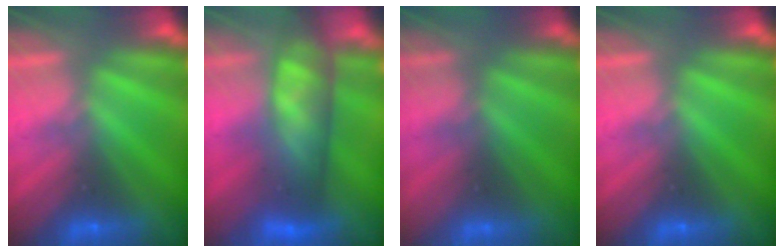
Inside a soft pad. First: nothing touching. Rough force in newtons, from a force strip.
{"total": 10.1}
{"total": 2.7}
{"total": 0.0}